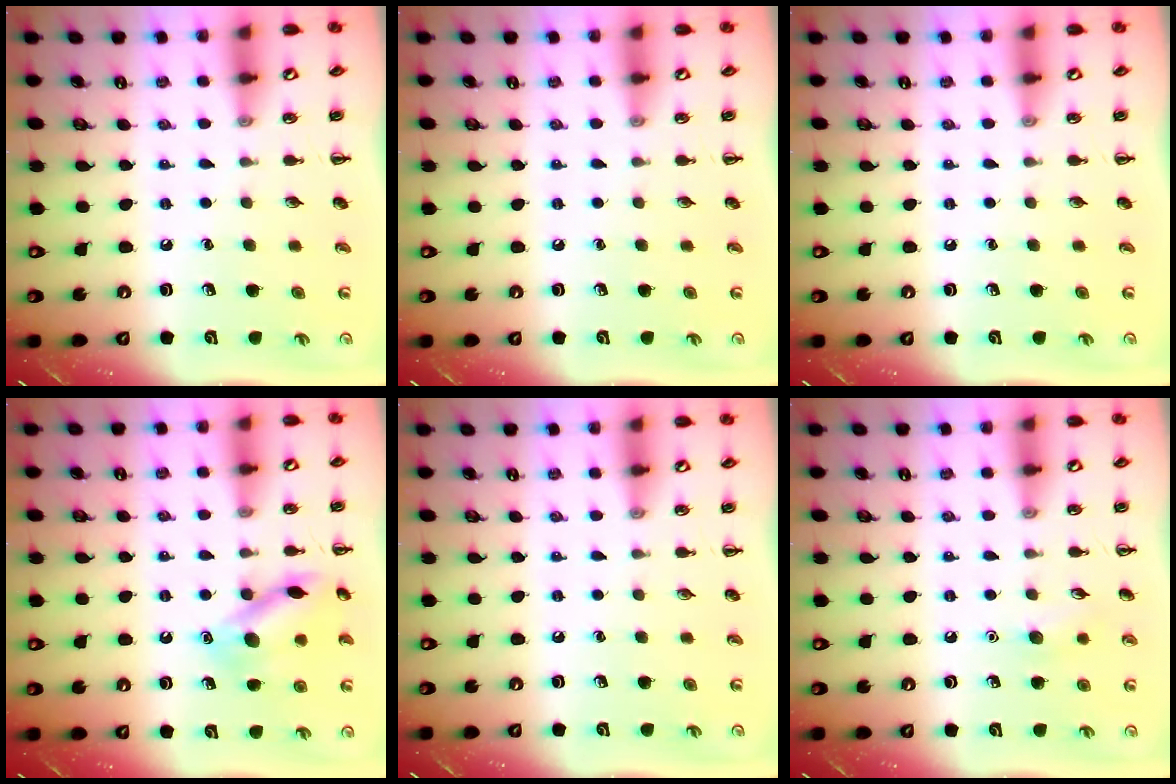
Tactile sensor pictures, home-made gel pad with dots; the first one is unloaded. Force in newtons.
{"total": 0.0}
{"total": 0.0}
{"total": 13.1, "press": 13.1, "slide": 0.9}
{"total": 0.0}
{"total": 5.6, "press": 5.4, "slide": 1.4}